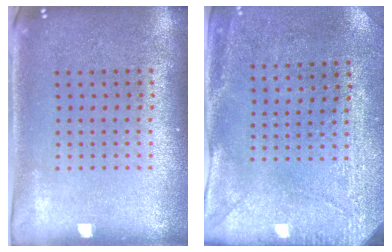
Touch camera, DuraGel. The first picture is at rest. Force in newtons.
{"total": 2.9, "press": 2.3, "slide": 1.8}